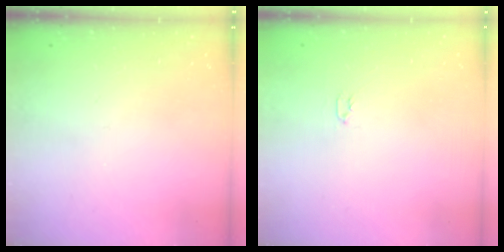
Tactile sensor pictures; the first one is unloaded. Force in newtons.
{"total": 2.0, "press": 2.0, "slide": 0.3}